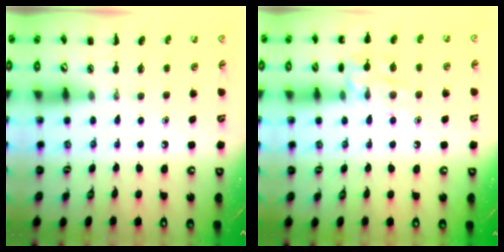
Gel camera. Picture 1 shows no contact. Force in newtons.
{"total": 11.1, "press": 11.0, "slide": 1.2}